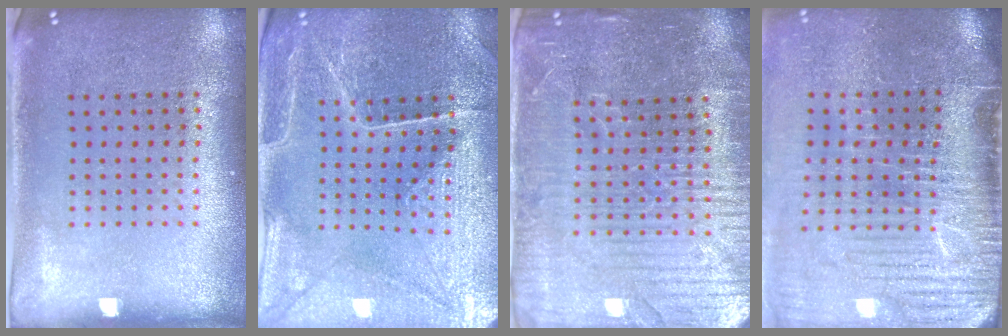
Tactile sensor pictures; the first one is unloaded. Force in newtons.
{"total": 2.9, "press": 2.9, "slide": 0.2}
{"total": 4.9, "press": 4.4, "slide": 2.0}
{"total": 5.1, "press": 4.2, "slide": 2.9}